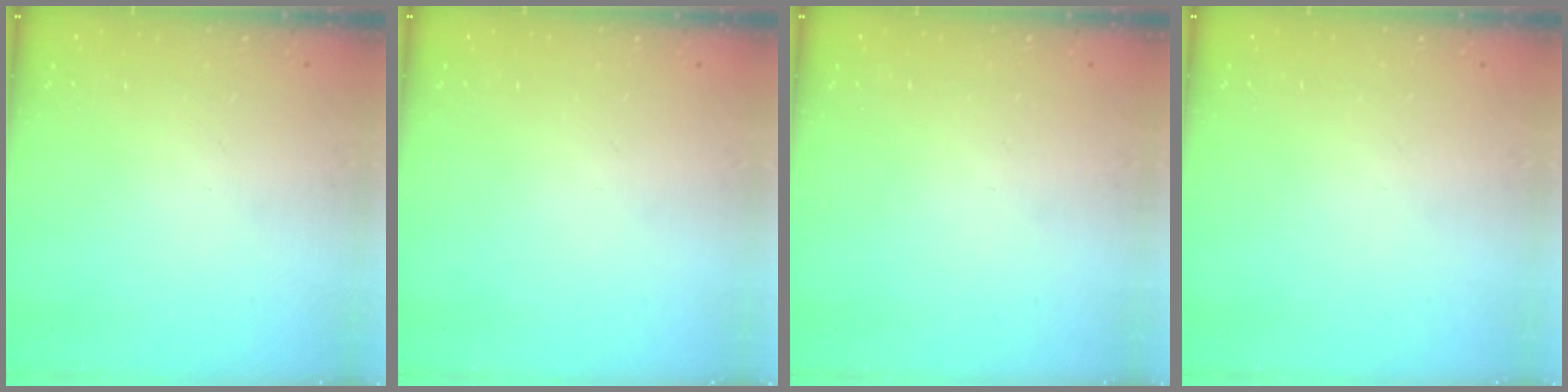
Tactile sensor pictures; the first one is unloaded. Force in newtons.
{"total": 0.0}
{"total": 0.0}
{"total": 0.0}